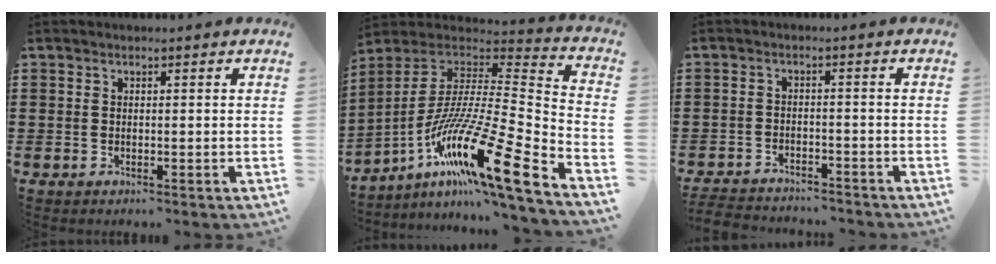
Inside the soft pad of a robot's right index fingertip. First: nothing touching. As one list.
[{"total": 18.4, "force": [-10.4, 1.9, 15.1], "torque": [-0.285, 0.001, -0.195]}, {"total": 3.2, "force": [-3.2, 0.2, 0.0], "torque": [-0.012, -0.003, -0.071]}]